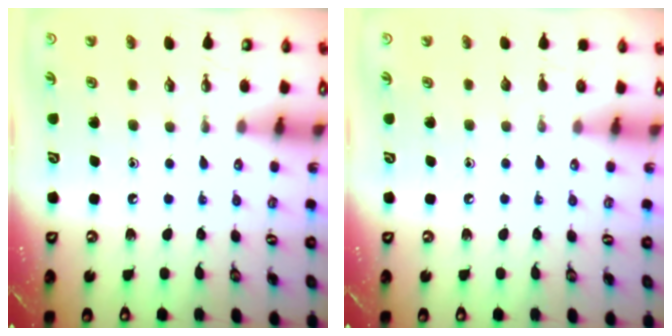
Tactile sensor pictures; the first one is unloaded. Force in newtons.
{"total": 0.0}